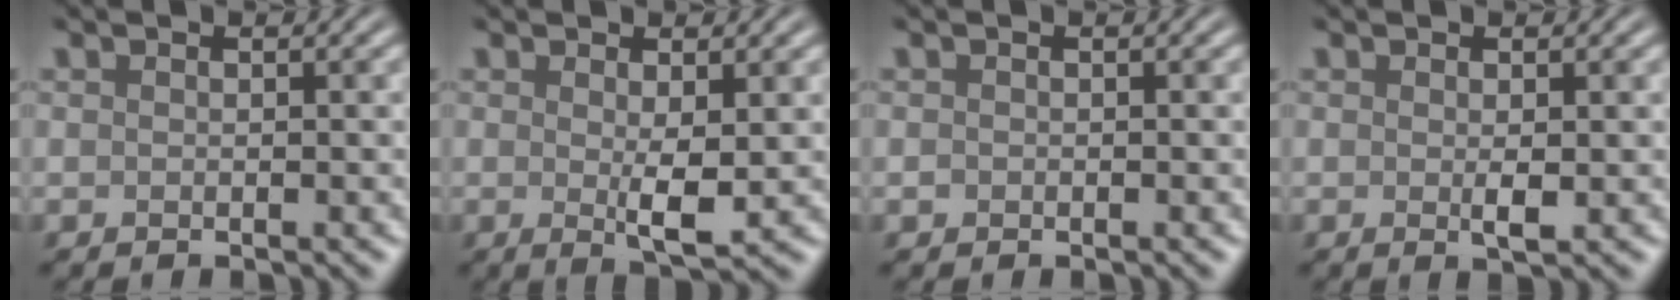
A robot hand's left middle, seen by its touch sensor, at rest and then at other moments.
{"total": 2.5, "force": [0.2, 0.4, 2.5], "torque": [-0.043, -0.012, 0.009]}
{"total": 0.0}
{"total": 1.1, "force": [0.0, 0.1, 1.1], "torque": [-0.020, -0.004, 0.004]}